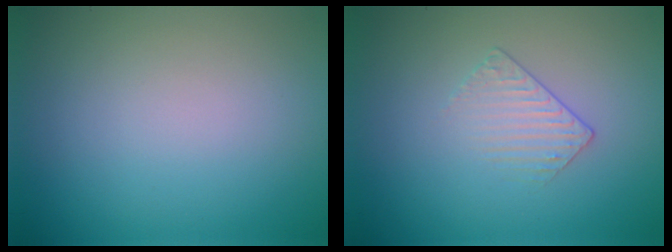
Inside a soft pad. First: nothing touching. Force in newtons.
{"total": 1.3, "press": 0.6, "slide": 1.1}